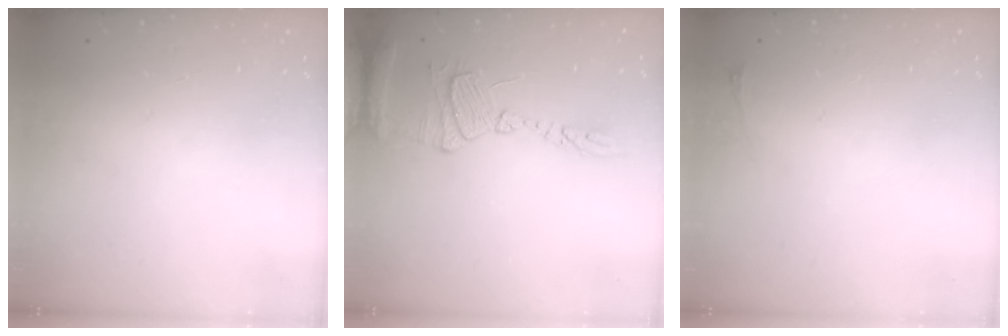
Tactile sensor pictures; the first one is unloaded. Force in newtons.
{"total": 13.4, "press": 13.4, "slide": 1.1}
{"total": 2.8, "press": 2.1, "slide": 1.9}